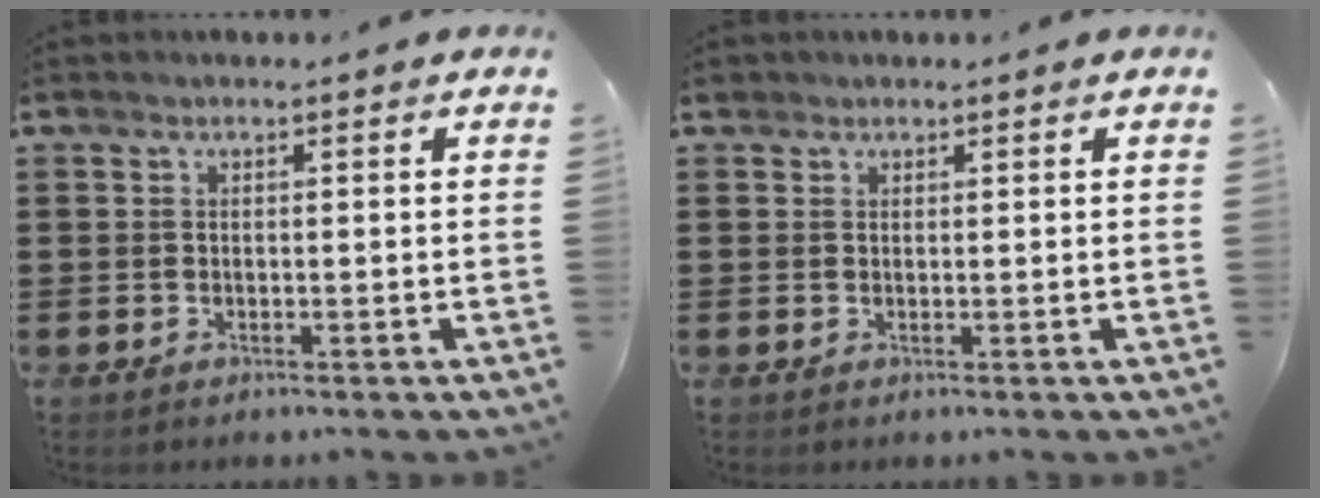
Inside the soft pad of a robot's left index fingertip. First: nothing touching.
{"total": 1.0, "force": [0.8, 0.6, 0.1], "torque": [-0.006, 0.005, 0.015]}